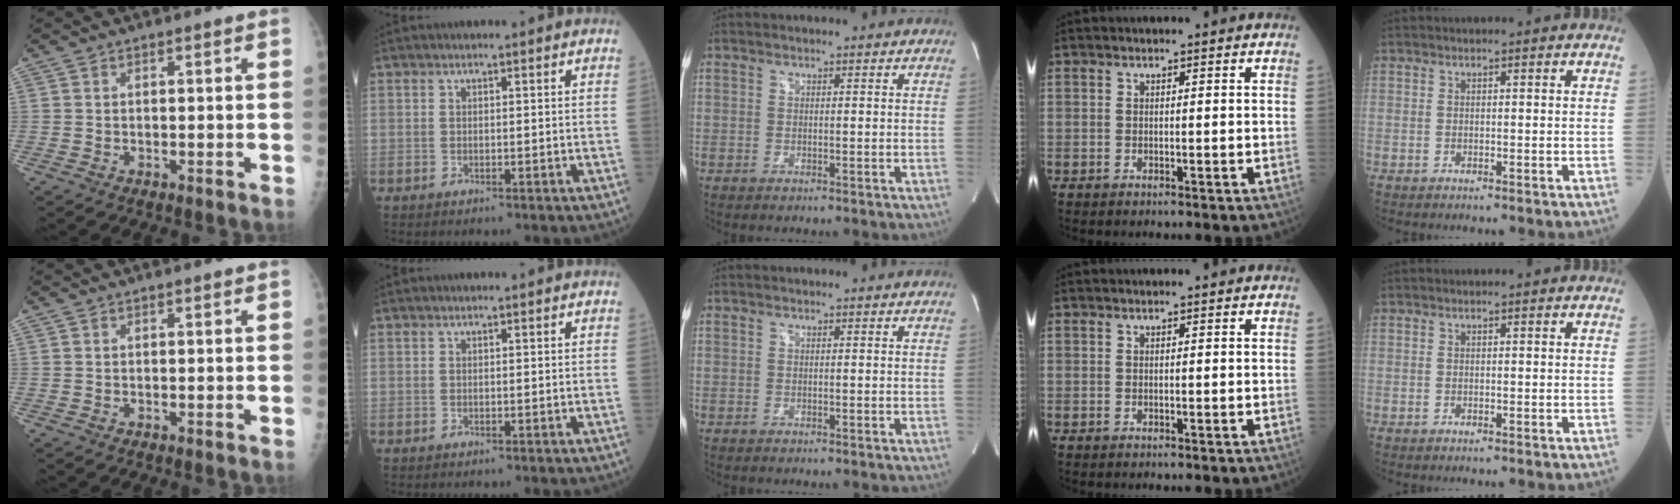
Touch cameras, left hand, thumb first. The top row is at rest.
{}